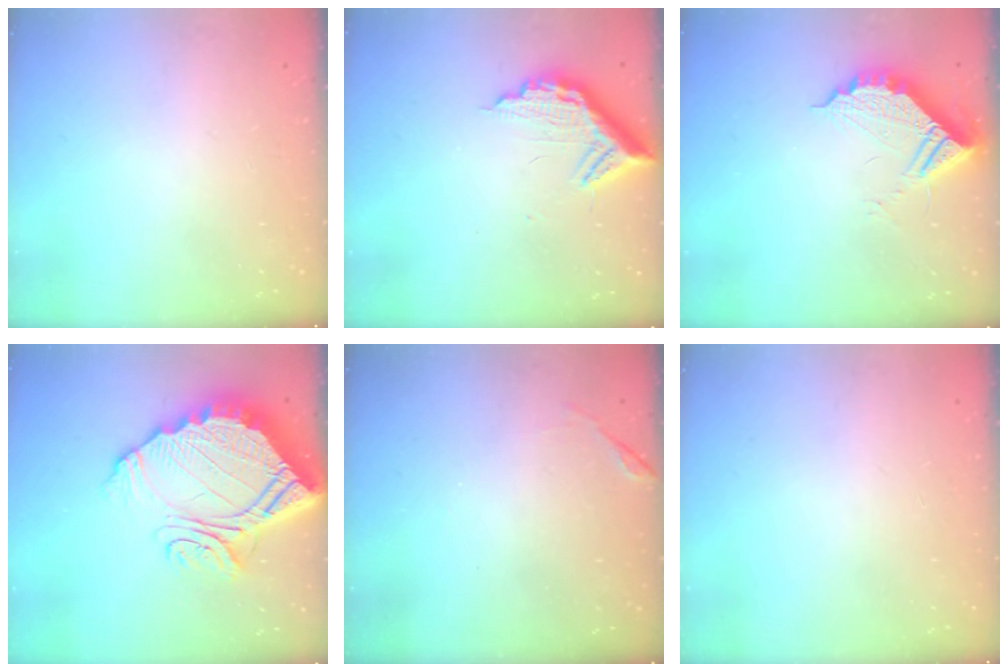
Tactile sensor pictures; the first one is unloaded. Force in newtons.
{"total": 11.6, "press": 11.5, "slide": 1.1}
{"total": 10.8, "press": 10.7, "slide": 1.0}
{"total": 23.2, "press": 23.1, "slide": 2.4}
{"total": 6.7, "press": 6.7, "slide": 0.2}
{"total": 0.0}